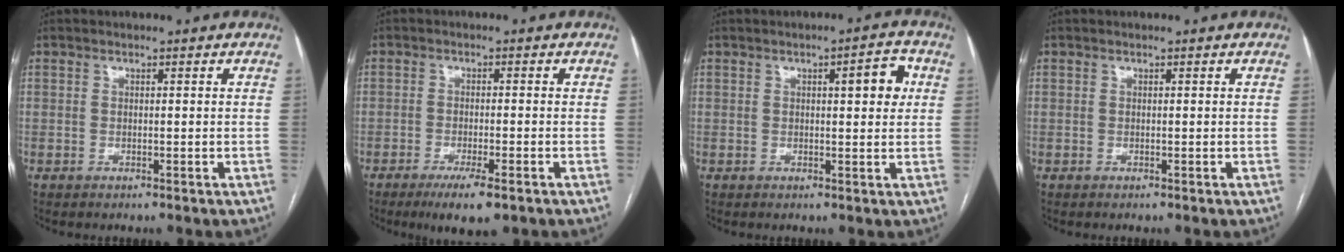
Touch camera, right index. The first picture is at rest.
{"total": 5.8, "force": [-3.6, 1.0, 4.4], "torque": [-0.074, -0.012, -0.055]}
{"total": 4.6, "force": [1.2, 1.1, 4.3], "torque": [-0.057, 0.009, 0.013]}
{"total": 0.0}